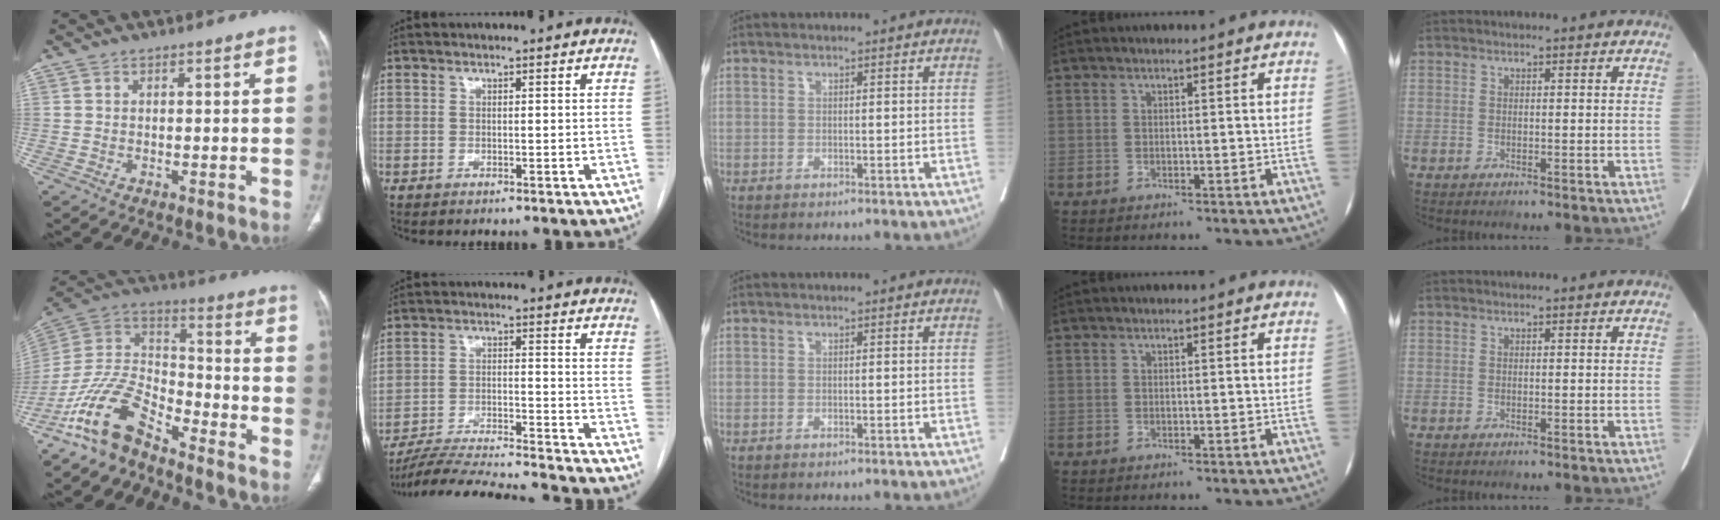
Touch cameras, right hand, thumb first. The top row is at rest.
{"thumb": {"total": 13.7, "force": [-10.3, 5.6, 7.1], "torque": [-0.131, 0.083, -0.205]}, "index": {"total": 18.7, "force": [-17.7, -0.5, 5.8], "torque": [-0.110, -0.025, -0.269]}}